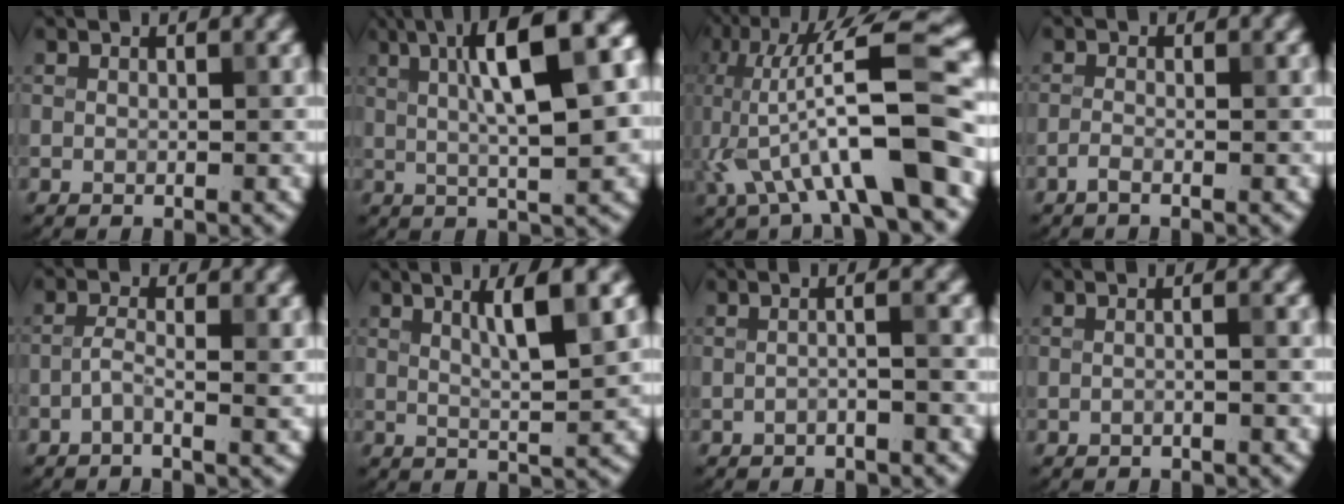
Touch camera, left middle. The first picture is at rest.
{"total": 12.1, "force": [3.2, 3.4, 11.1], "torque": [-0.141, 0.016, 0.044]}
{"total": 12.6, "force": [-3.0, 3.5, 11.8], "torque": [-0.213, 0.023, -0.052]}
{"total": 1.0, "force": [-0.7, 0.2, 0.7], "torque": [-0.017, 0.001, -0.018]}
{"total": 1.8, "force": [-0.7, 0.4, 1.6], "torque": [-0.034, 0.002, -0.018]}
{"total": 4.9, "force": [1.9, 0.8, 4.4], "torque": [-0.065, 0.004, 0.031]}
{"total": 1.9, "force": [-0.7, 0.4, 1.7], "torque": [-0.019, 0.004, -0.024]}
{"total": 1.4, "force": [-0.2, 0.5, 1.2], "torque": [-0.008, -0.013, -0.021]}